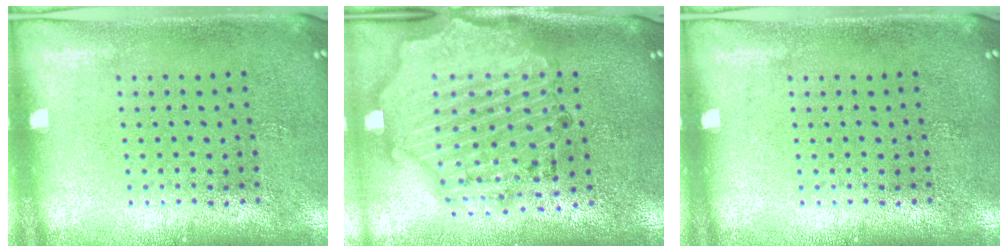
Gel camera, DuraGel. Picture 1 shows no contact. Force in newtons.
{"total": 2.2, "press": 2.1, "slide": 0.6}
{"total": 0.0}